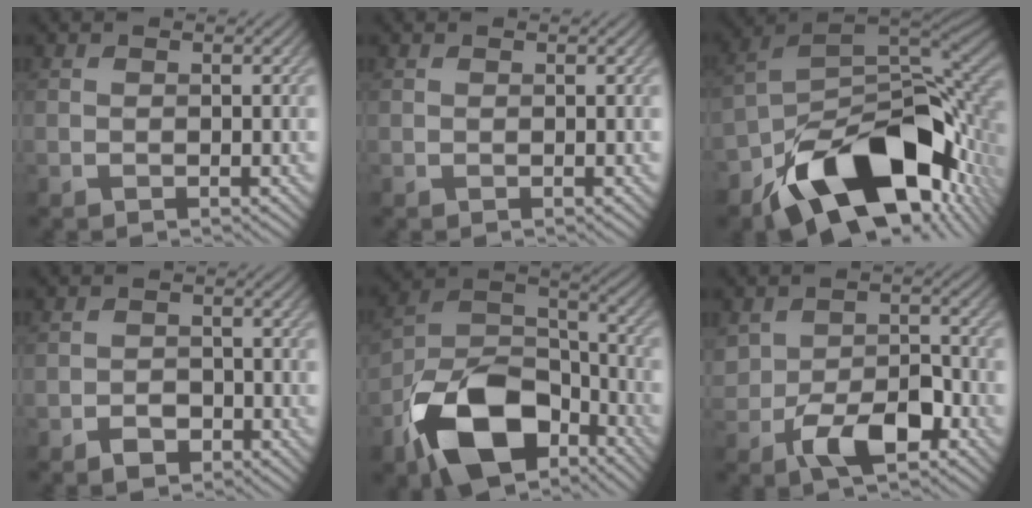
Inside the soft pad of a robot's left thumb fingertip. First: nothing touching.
{"total": 0.0}
{"total": 17.6, "force": [-9.6, 9.5, 11.2], "torque": [-0.160, -0.029, -0.157]}
{"total": 2.5, "force": [-1.6, 1.5, 1.2], "torque": [-0.017, 0.002, -0.032]}
{"total": 15.5, "force": [-8.9, 8.9, 9.0], "torque": [-0.185, -0.030, -0.175]}
{"total": 7.0, "force": [-3.0, 4.3, 4.8], "torque": [-0.086, -0.008, -0.057]}